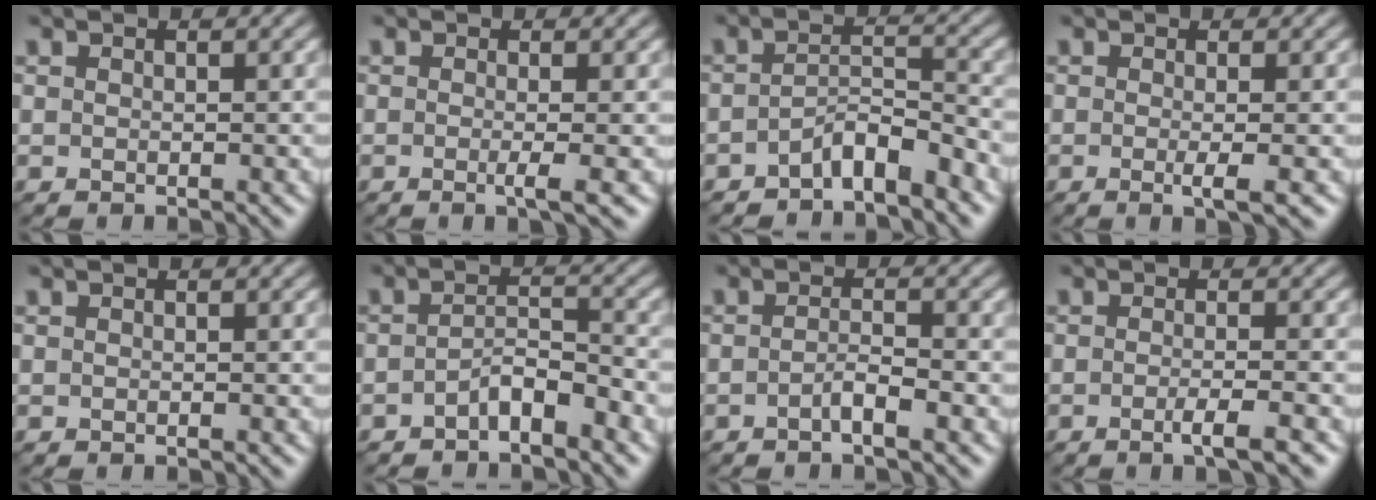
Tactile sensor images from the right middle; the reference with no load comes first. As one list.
[{"total": 2.2, "force": [-0.4, 0.5, 2.1], "torque": [-0.029, -0.007, -0.011]}, {"total": 3.2, "force": [-2.4, 0.8, 2.0], "torque": [-0.035, 0.011, -0.047]}, {"total": 2.2, "force": [-0.4, 0.5, 2.2], "torque": [-0.031, -0.006, -0.010]}, {"total": 0.0}, {"total": 2.6, "force": [-1.6, 0.8, 1.9], "torque": [-0.034, 0.011, -0.031]}, {"total": 1.7, "force": [-0.9, 0.3, 1.5], "torque": [-0.028, 0.004, -0.019]}, {"total": 2.8, "force": [-1.2, 0.5, 2.4], "torque": [-0.031, 0.000, -0.028]}]